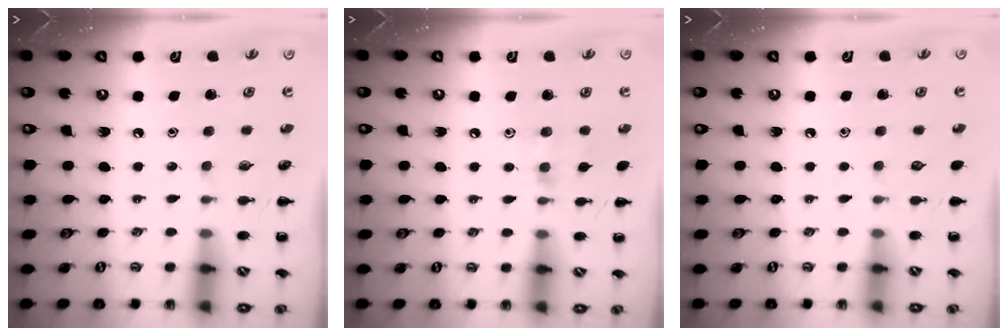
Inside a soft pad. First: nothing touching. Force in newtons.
{"total": 6.2, "press": 6.0, "slide": 1.6}
{"total": 0.0}